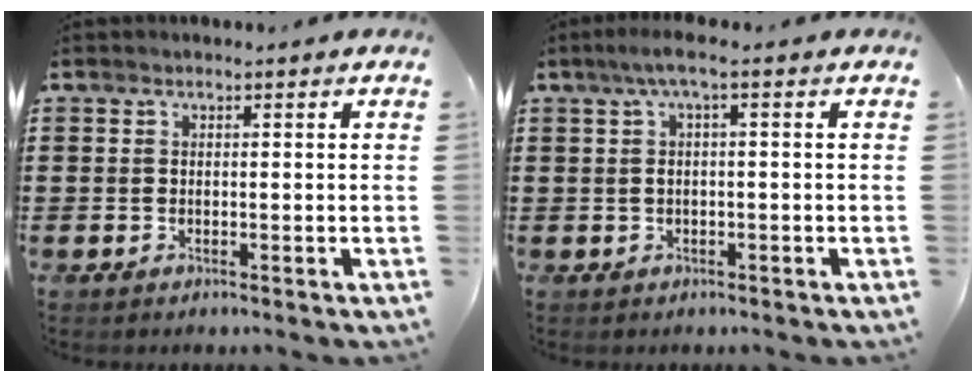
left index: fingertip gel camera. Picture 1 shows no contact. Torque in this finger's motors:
{"motor_torque": [1.82, -0.31, 0.30, 0.12]}